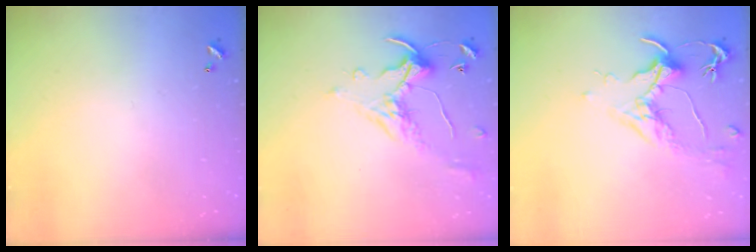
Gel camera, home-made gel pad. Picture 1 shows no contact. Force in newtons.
{"total": 1.1, "press": 0.6, "slide": 0.9}
{"total": 1.8, "press": 1.6, "slide": 0.9}